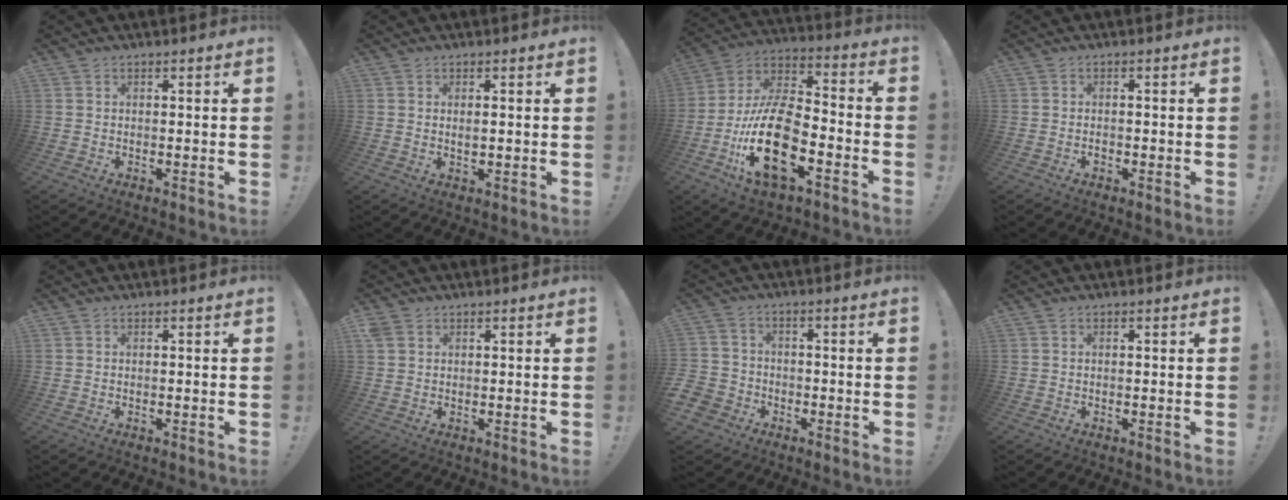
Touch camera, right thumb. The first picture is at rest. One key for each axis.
{"total": 1.6, "fx": 0.1, "fy": 0.6, "fz": 1.5, "tx": -0.020, "ty": -0.004, "tz": -0.001}
{"total": 22.0, "fx": -8.3, "fy": 10.5, "fz": 17.5, "tx": -0.362, "ty": 0.038, "tz": -0.139}
{"total": 1.0, "fx": -0.8, "fy": 0.5, "fz": 0.4, "tx": -0.011, "ty": 0.003, "tz": -0.013}
{"total": 0.0}
{"total": 2.6, "fx": 1.5, "fy": 1.8, "fz": 1.2, "tx": -0.022, "ty": 0.000, "tz": 0.030}
{"total": 5.6, "fx": -3.3, "fy": 4.3, "fz": 1.4, "tx": -0.042, "ty": 0.024, "tz": -0.063}
{"total": 0.0}